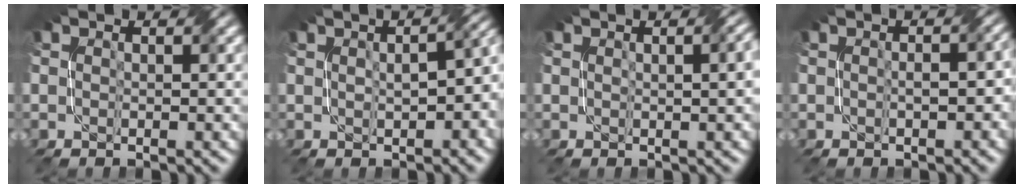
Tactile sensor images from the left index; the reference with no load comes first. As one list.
[{"total": 7.0, "force": [0.2, 3.9, 5.8], "torque": [-0.054, 0.004, 0.018]}, {"total": 3.6, "force": [0.8, 1.7, 3.0], "torque": [-0.012, 0.022, 0.011]}, {"total": 2.5, "force": [-0.4, 1.3, 2.1], "torque": [-0.025, 0.002, 0.008]}]